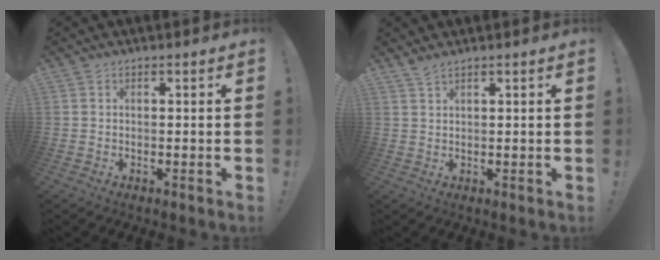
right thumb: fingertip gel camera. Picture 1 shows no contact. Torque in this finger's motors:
{"motor_torque": [0.50, 0.01, 0.32, -0.16, -0.07]}